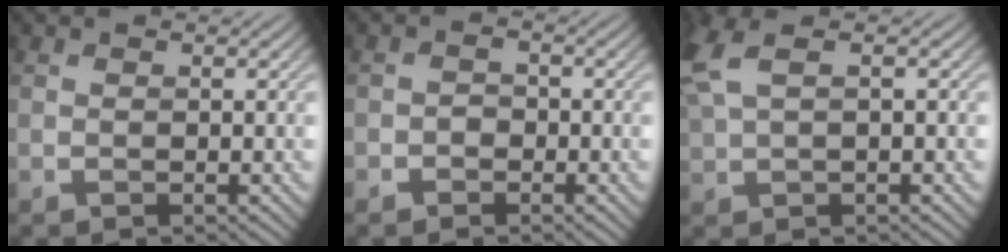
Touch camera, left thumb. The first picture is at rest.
{"total": 1.4, "force": [-0.8, 1.1, 0.5], "torque": [-0.005, 0.004, -0.018]}
{"total": 5.5, "force": [2.1, 2.1, 4.6], "torque": [-0.128, 0.015, 0.044]}